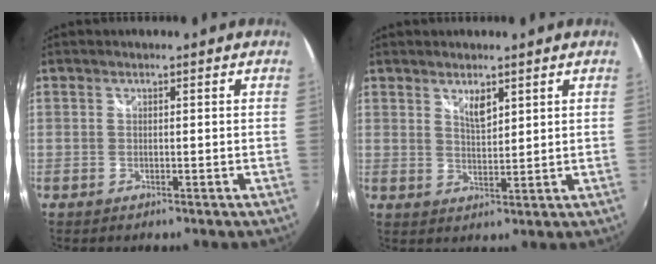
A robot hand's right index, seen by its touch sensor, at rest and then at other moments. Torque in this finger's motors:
{"motor_torque": [0.01, 0.04, 0.03, 0.04]}